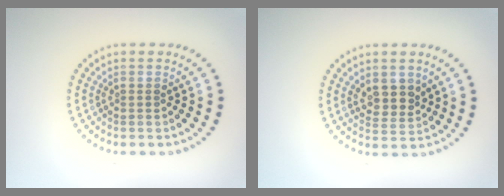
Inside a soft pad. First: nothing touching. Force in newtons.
{"total": 2.4, "press": 2.2, "slide": 1.0}